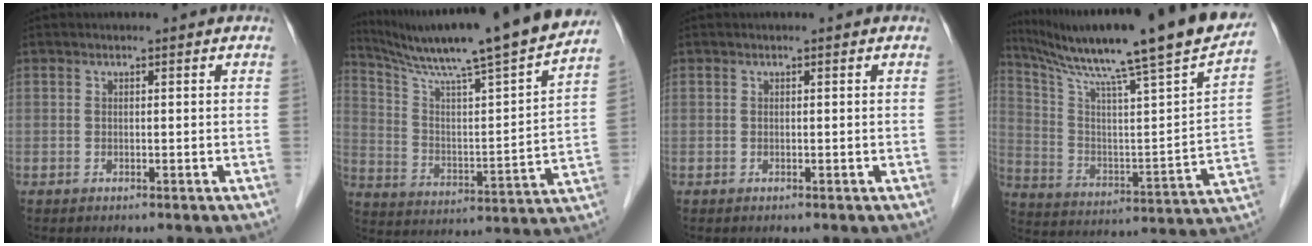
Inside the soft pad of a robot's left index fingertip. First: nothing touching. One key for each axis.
{"total": 22.9, "fx": 19.8, "fy": -1.1, "fz": 11.6, "tx": -0.197, "ty": -0.026, "tz": 0.297}
{"total": 0.0}
{"total": 27.7, "fx": 22.0, "fy": 0.3, "fz": 16.7, "tx": -0.281, "ty": -0.035, "tz": 0.323}